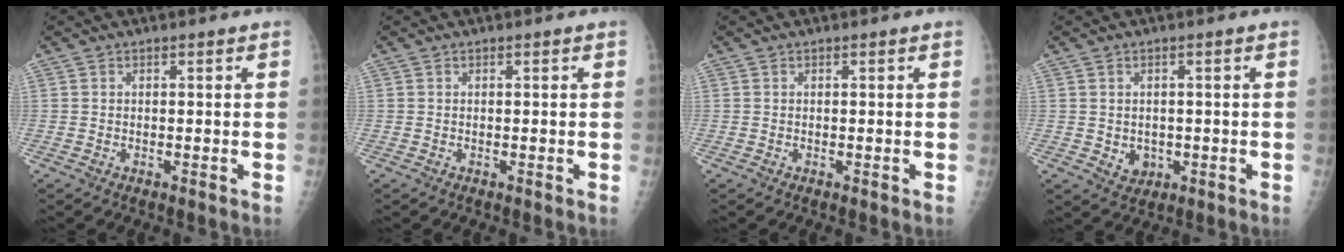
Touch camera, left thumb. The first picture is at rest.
{"total": 0.0}
{"total": 0.0}
{"total": 3.3, "force": [-0.5, 2.8, 1.6], "torque": [-0.009, 0.000, 0.004]}